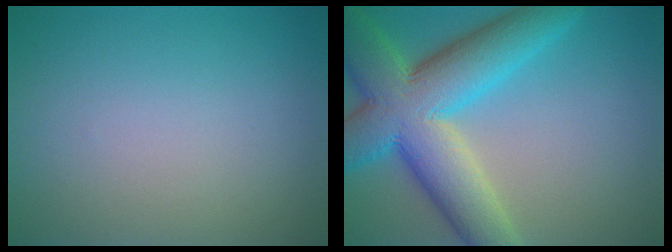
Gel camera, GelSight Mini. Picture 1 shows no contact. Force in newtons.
{"total": 11.9, "press": 11.8, "slide": 0.7}